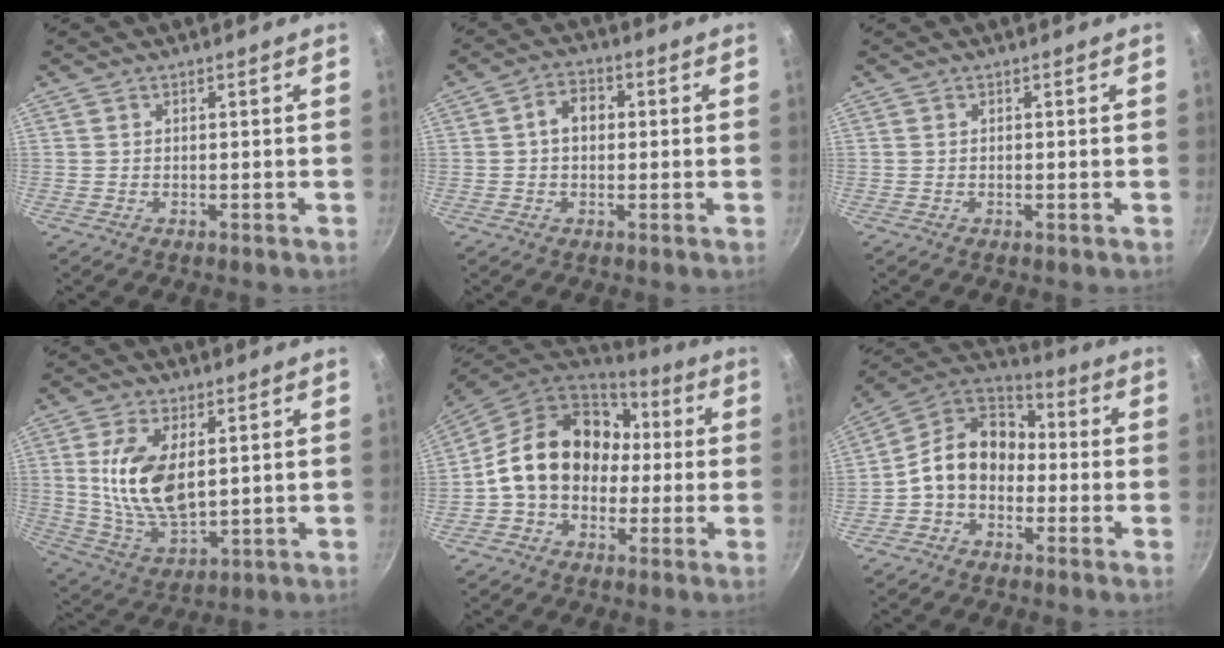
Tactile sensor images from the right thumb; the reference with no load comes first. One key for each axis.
{"total": 5.1, "fx": 0.4, "fy": 3.8, "fz": 3.4, "tx": -0.035, "ty": 0.015, "tz": -0.001}
{"total": 0.0}
{"total": 14.1, "fx": 2.6, "fy": 7.3, "fz": 11.7, "tx": -0.218, "ty": -0.018, "tz": 0.059}
{"total": 19.1, "fx": 1.0, "fy": 15.0, "fz": 11.8, "tx": -0.168, "ty": 0.051, "tz": 0.009}
{"total": 12.7, "fx": -1.9, "fy": 9.6, "fz": 8.1, "tx": -0.108, "ty": 0.050, "tz": -0.060}